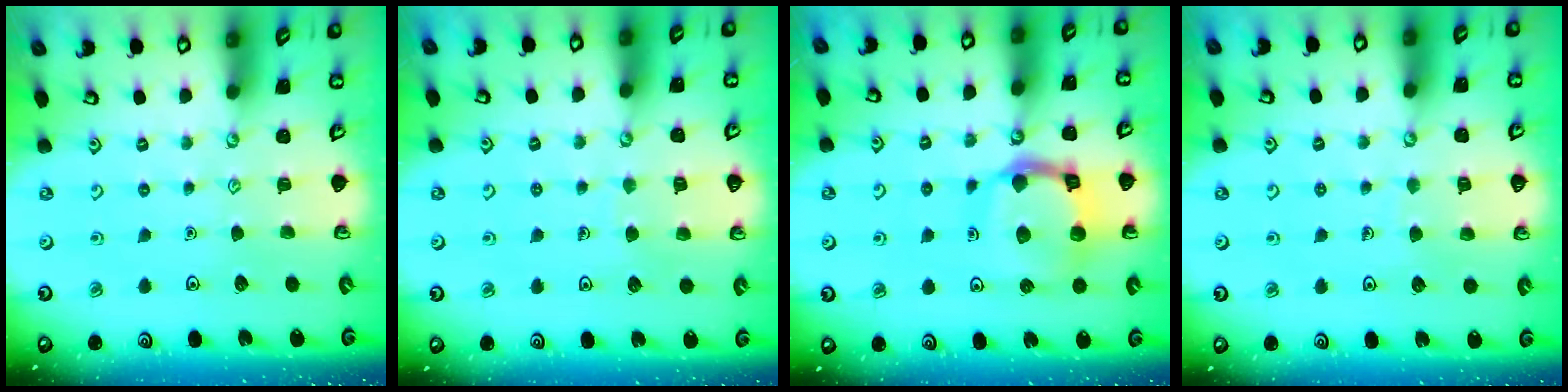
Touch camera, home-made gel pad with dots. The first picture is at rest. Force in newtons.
{"total": 5.4, "press": 5.4, "slide": 0.4}
{"total": 13.4, "press": 13.3, "slide": 1.6}
{"total": 5.7, "press": 5.7, "slide": 0.5}